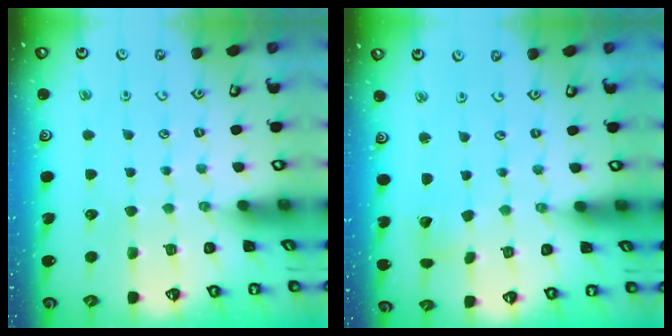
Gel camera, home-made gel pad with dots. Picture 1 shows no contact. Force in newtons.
{"total": 2.6, "press": 2.5, "slide": 0.3}